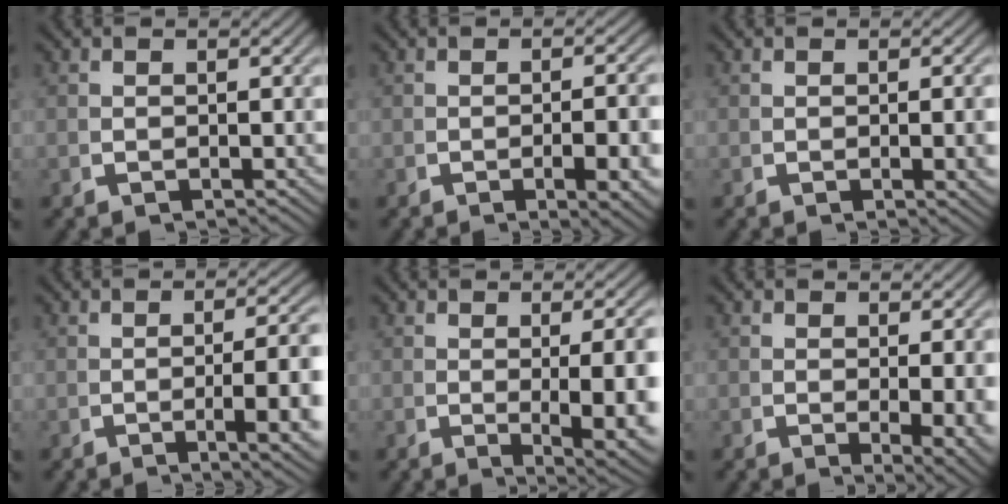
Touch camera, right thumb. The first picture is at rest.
{"total": 3.9, "force": [-1.2, 1.0, 3.6], "torque": [-0.046, 0.004, -0.018]}
{"total": 1.7, "force": [-0.2, 0.3, 1.7], "torque": [-0.022, 0.002, -0.002]}
{"total": 6.1, "force": [-1.3, 1.7, 5.7], "torque": [-0.086, 0.002, -0.016]}
{"total": 6.1, "force": [-1.3, 2.2, 5.6], "torque": [-0.087, -0.020, -0.005]}
{"total": 3.3, "force": [-0.2, 1.1, 3.1], "torque": [-0.045, -0.019, 0.007]}